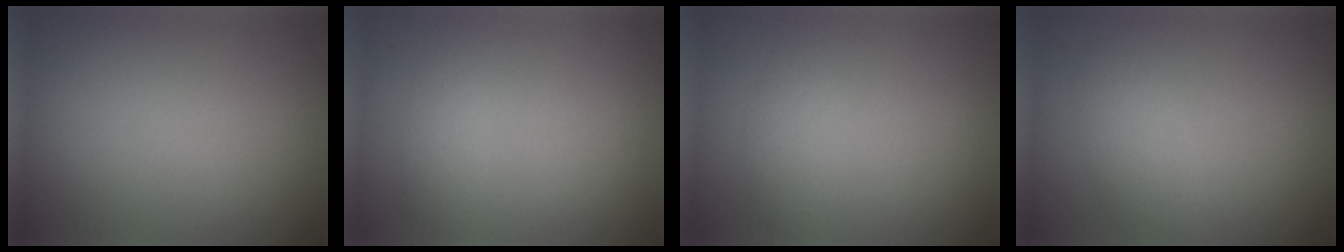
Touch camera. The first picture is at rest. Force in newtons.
{"total": 1.2, "press": 1.2, "slide": 0.1}
{"total": 1.6, "press": 1.6, "slide": 0.1}
{"total": 2.4, "press": 2.4, "slide": 0.1}